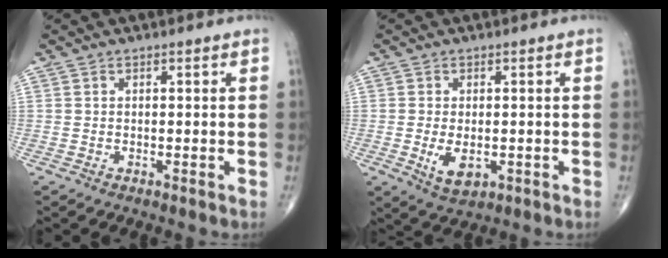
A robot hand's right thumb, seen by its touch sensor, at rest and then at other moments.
{"total": 5.1, "force": [-1.1, 2.9, 4.1], "torque": [-0.067, -0.009, -0.010]}